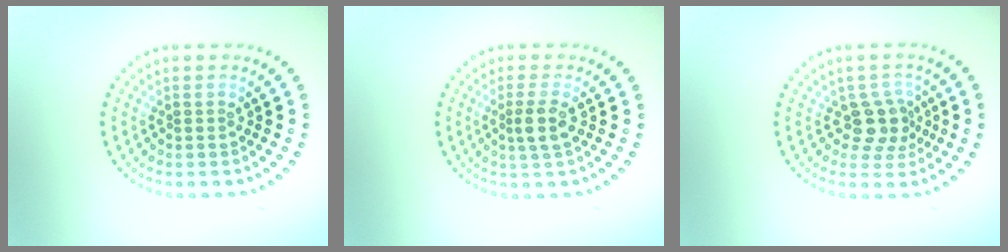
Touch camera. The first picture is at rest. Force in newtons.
{"total": 2.0, "press": 1.6, "slide": 1.1}
{"total": 2.9, "press": 2.3, "slide": 1.7}